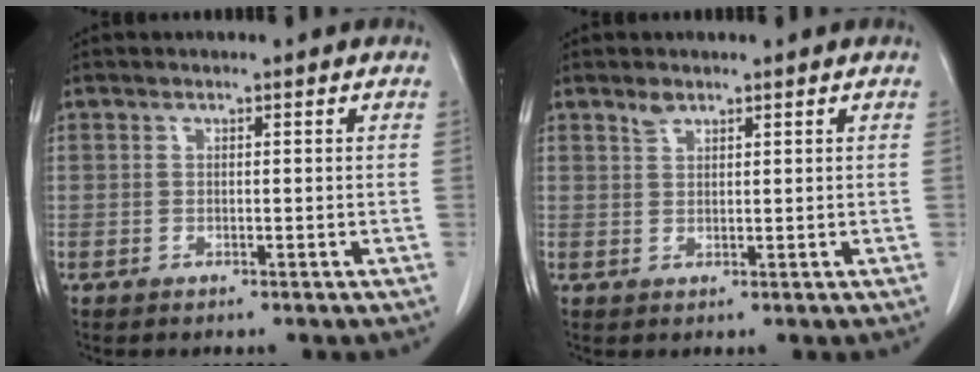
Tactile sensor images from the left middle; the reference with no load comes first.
{"total": 1.4, "force": [1.2, 0.6, 0.5], "torque": [-0.012, 0.001, 0.023]}